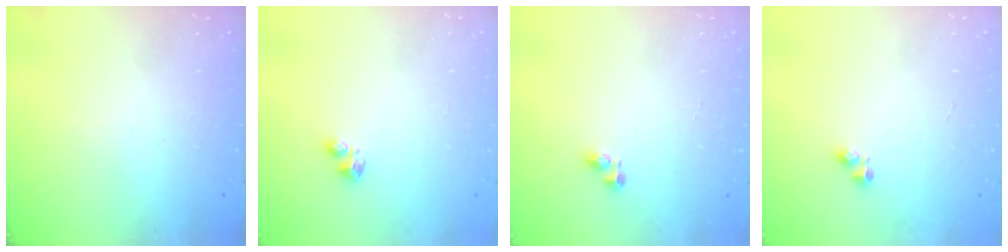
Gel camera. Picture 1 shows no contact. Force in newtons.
{"total": 3.1, "press": 3.0, "slide": 0.5}
{"total": 3.4, "press": 3.4, "slide": 0.4}
{"total": 2.6, "press": 2.6, "slide": 0.4}